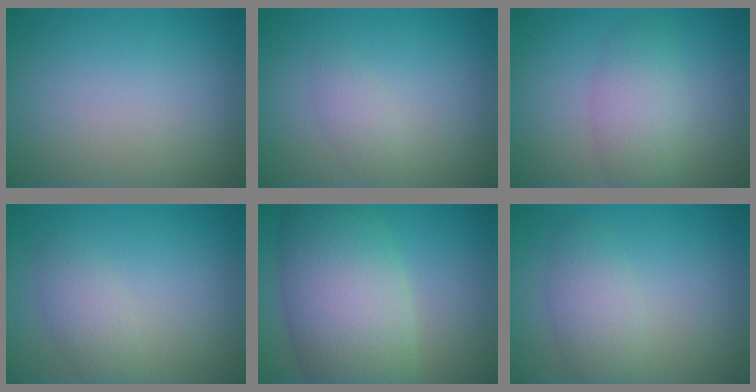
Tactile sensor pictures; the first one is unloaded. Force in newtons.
{"total": 1.4, "press": 1.4, "slide": 0.1}
{"total": 3.6, "press": 3.6, "slide": 0.1}
{"total": 2.2, "press": 2.2, "slide": 0.1}
{"total": 10.2, "press": 10.2, "slide": 0.6}
{"total": 2.9, "press": 2.9, "slide": 0.1}